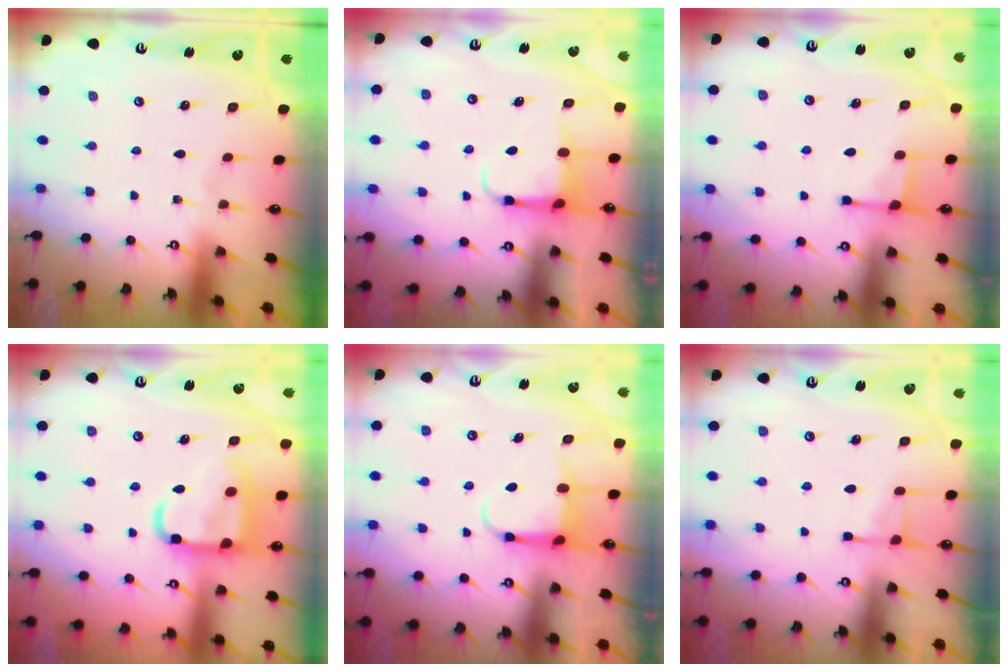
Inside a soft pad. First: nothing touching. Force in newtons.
{"total": 4.0, "press": 4.0, "slide": 0.4}
{"total": 3.6, "press": 3.5, "slide": 0.8}
{"total": 14.8, "press": 14.7, "slide": 1.7}
{"total": 4.4, "press": 4.3, "slide": 0.6}
{"total": 4.3, "press": 4.3, "slide": 0.7}